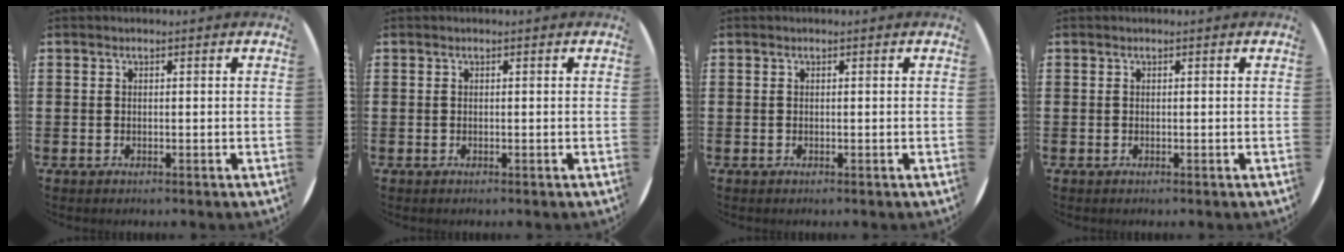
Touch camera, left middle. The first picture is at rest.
{"total": 0.0}
{"total": 0.0}
{"total": 0.0}